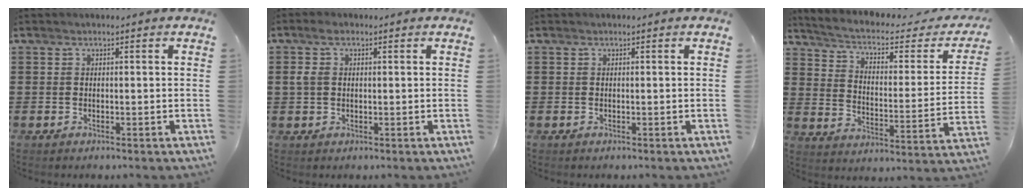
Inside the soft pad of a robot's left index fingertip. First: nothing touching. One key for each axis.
{"total": 3.2, "fx": 0.6, "fy": 2.0, "fz": 2.5, "tx": -0.062, "ty": 0.007, "tz": 0.007}
{"total": 0.0}
{"total": 3.5, "fx": 2.3, "fy": 1.1, "fz": 2.4, "tx": -0.063, "ty": -0.023, "tz": 0.029}